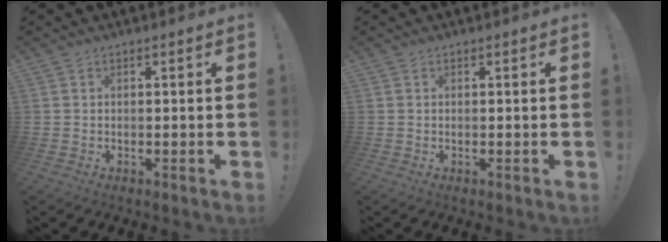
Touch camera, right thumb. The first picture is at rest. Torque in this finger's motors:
{"motor_torque": [-0.37, -0.29, -0.39, 0.32, 0.00]}